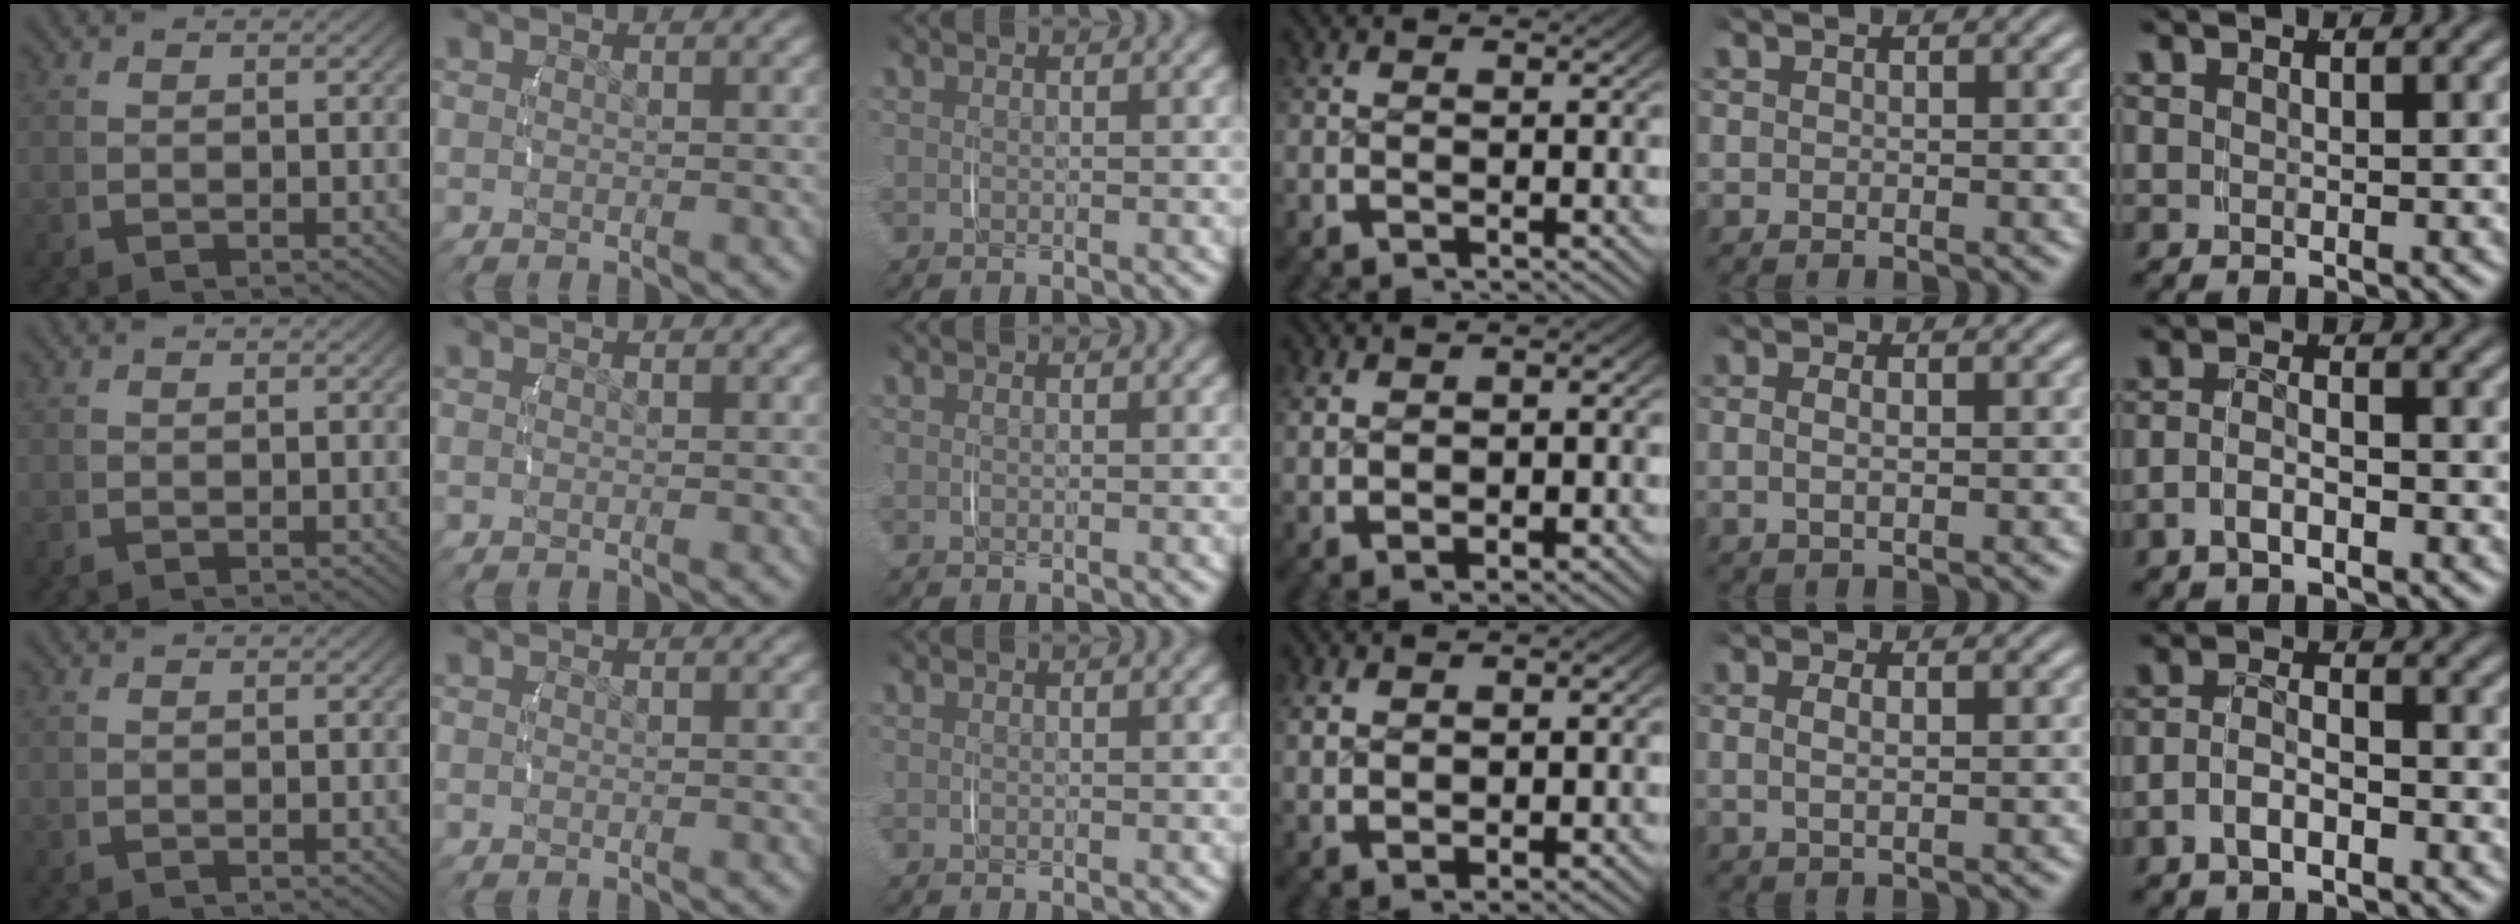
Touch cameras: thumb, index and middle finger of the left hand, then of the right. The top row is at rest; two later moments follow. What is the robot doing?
{"motion": "lift_and_place", "object": "scarf"}